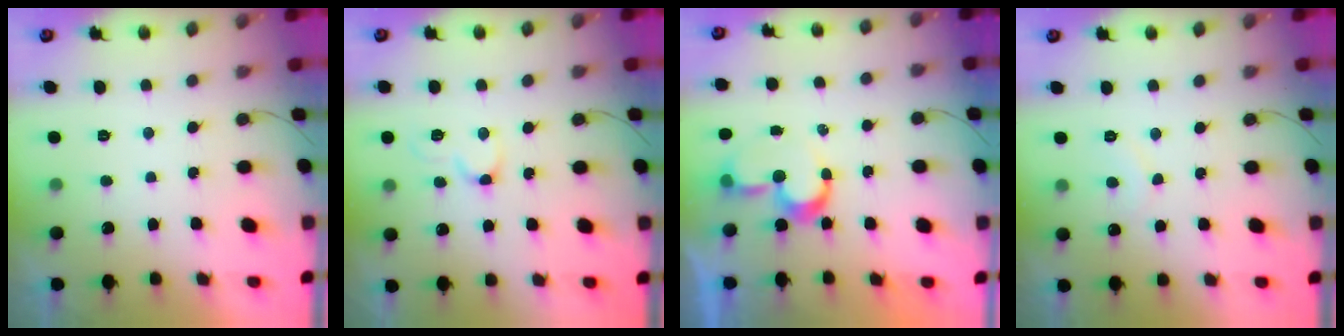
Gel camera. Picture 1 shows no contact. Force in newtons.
{"total": 5.2, "press": 5.2, "slide": 0.3}
{"total": 8.8, "press": 8.7, "slide": 1.0}
{"total": 5.3, "press": 5.3, "slide": 0.3}